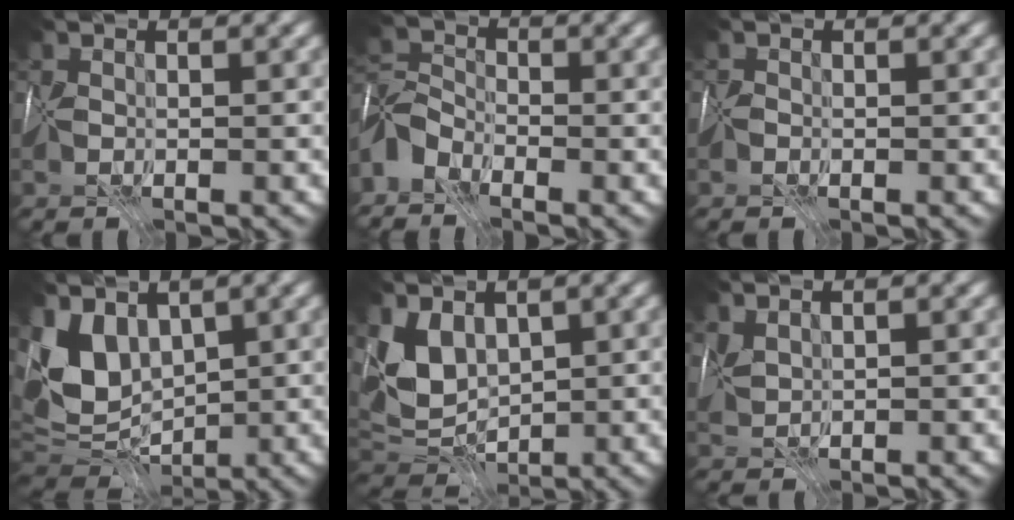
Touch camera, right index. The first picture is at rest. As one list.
[{"total": 2.9, "force": [-2.7, 0.8, 0.6], "torque": [-0.017, 0.009, -0.070]}, {"total": 1.1, "force": [-0.1, -0.7, -0.8], "torque": [0.011, 0.003, -0.006]}, {"total": 6.1, "force": [2.5, 4.0, 3.8], "torque": [-0.085, 0.001, 0.048]}, {"total": 3.1, "force": [2.0, 1.8, 1.4], "torque": [-0.037, -0.003, 0.040]}, {"total": 1.4, "force": [1.2, -0.6, -0.4], "torque": [-0.004, 0.008, 0.026]}]